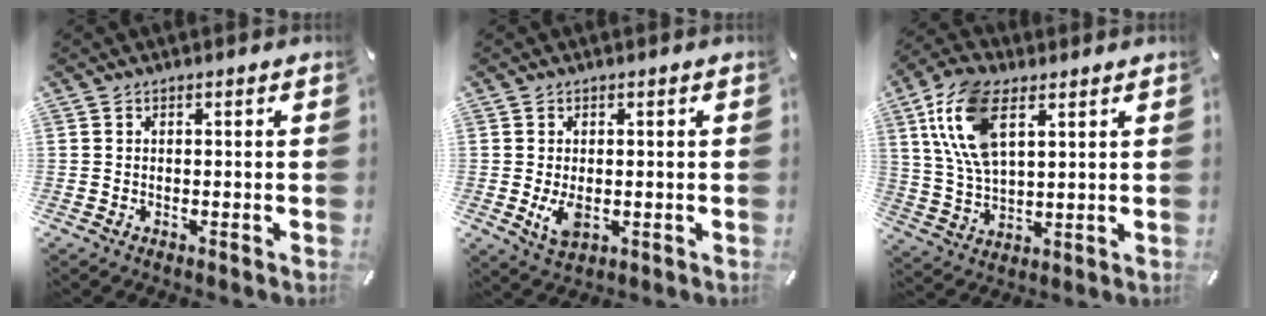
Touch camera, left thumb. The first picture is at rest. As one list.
[{"total": 4.6, "force": [-0.5, 2.8, 3.7], "torque": [-0.084, -0.009, -0.013]}, {"total": 13.6, "force": [6.3, 7.0, 9.8], "torque": [-0.232, -0.008, 0.111]}]